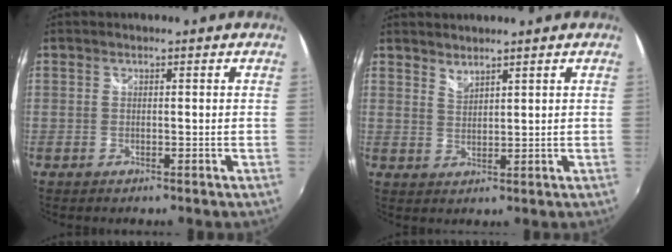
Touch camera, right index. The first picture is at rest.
{"total": 2.3, "force": [2.2, 0.2, 0.5], "torque": [-0.006, -0.001, 0.040]}